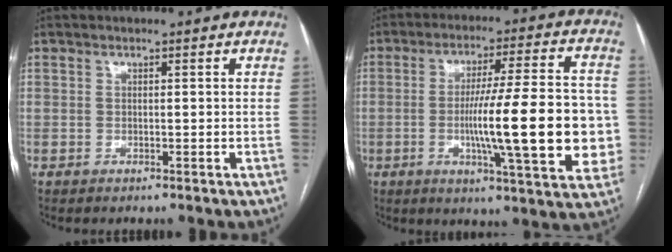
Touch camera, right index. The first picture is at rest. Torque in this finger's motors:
{"motor_torque": [2.14, 0.00, 1.05, 0.21]}